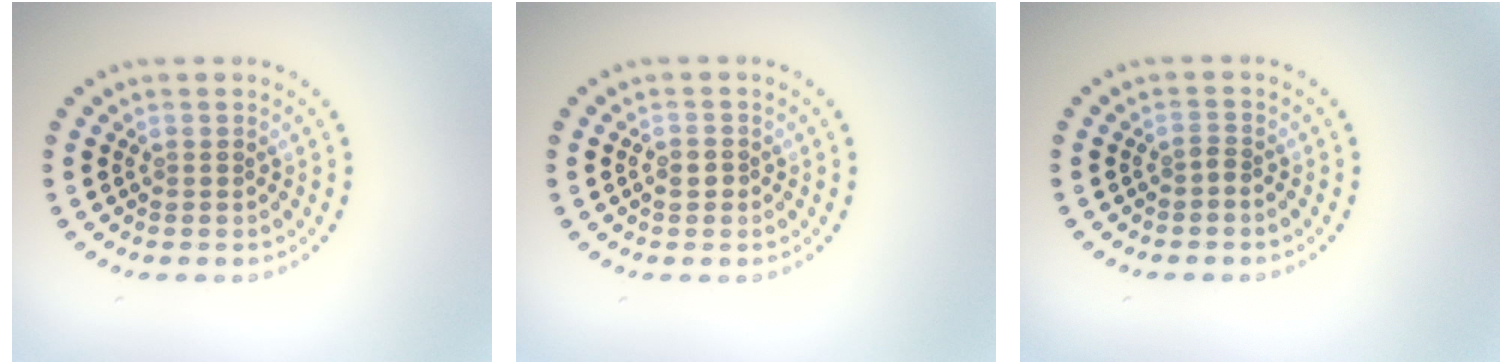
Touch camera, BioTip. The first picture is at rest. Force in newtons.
{"total": 1.0, "press": 1.0, "slide": 0.1}
{"total": 0.5, "press": 0.3, "slide": 0.4}